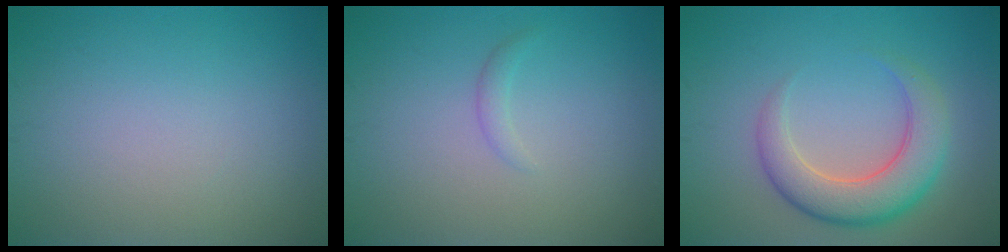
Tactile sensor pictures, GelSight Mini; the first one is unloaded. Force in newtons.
{"total": 0.8, "press": 0.8, "slide": 0.1}
{"total": 5.5, "press": 5.5, "slide": 0.4}